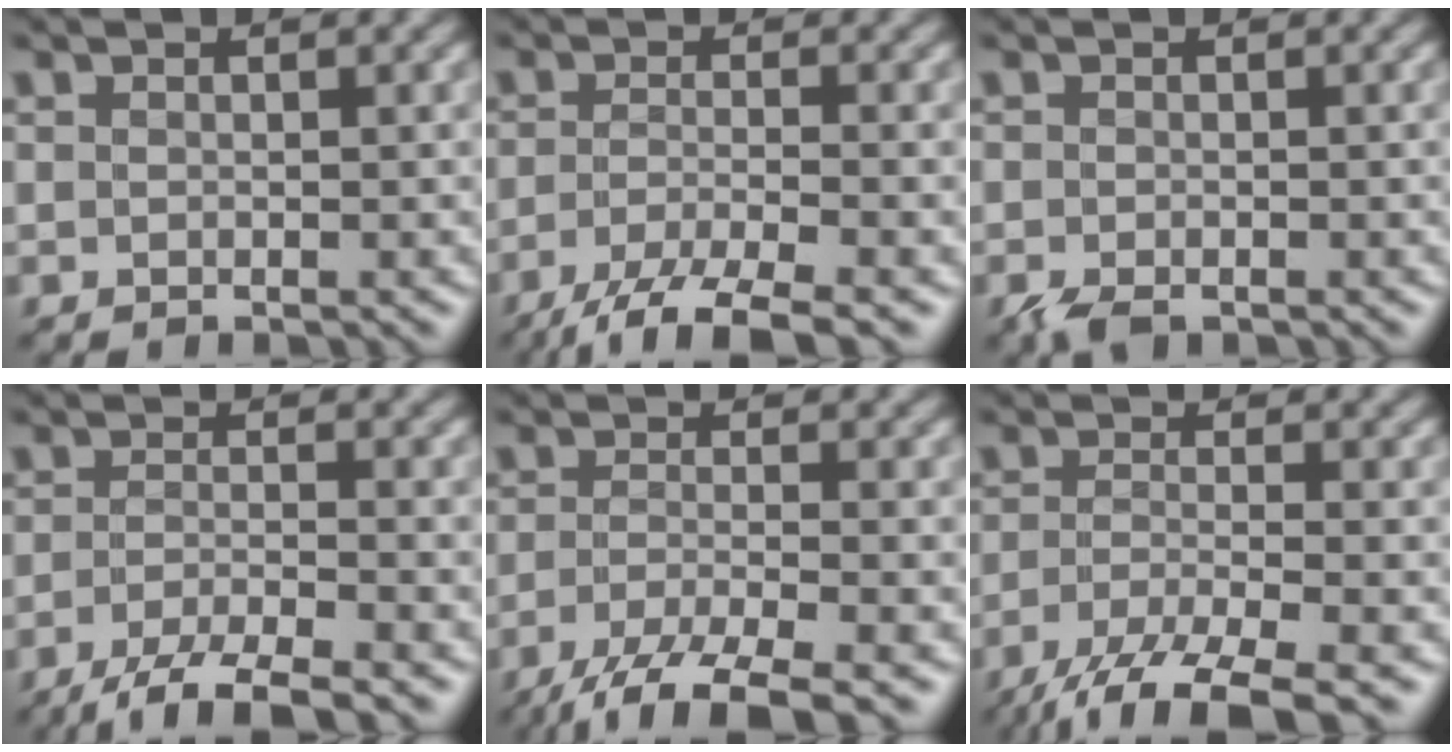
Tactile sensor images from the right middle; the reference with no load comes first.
{"total": 5.4, "force": [-4.1, 0.6, 3.5], "torque": [-0.065, -0.005, -0.081]}
{"total": 1.9, "force": [-1.3, 0.8, 1.1], "torque": [-0.030, -0.005, -0.028]}
{"total": 4.7, "force": [-3.6, 0.5, 3.0], "torque": [-0.058, -0.003, -0.070]}
{"total": 6.0, "force": [-4.4, 0.8, 4.0], "torque": [-0.076, -0.006, -0.090]}
{"total": 6.6, "force": [-4.8, 1.0, 4.4], "torque": [-0.087, -0.009, -0.097]}